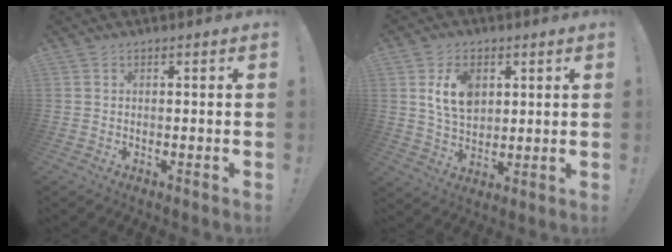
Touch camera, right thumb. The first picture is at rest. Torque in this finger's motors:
{"motor_torque": [0.71, 0.68, 0.23, -0.02, 0.01]}